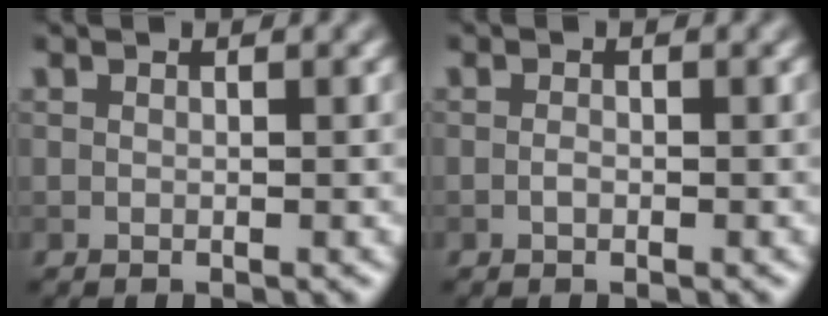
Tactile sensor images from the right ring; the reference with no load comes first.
{"total": 0.6, "force": [-0.4, 0.3, 0.4], "torque": [-0.010, -0.001, -0.008]}